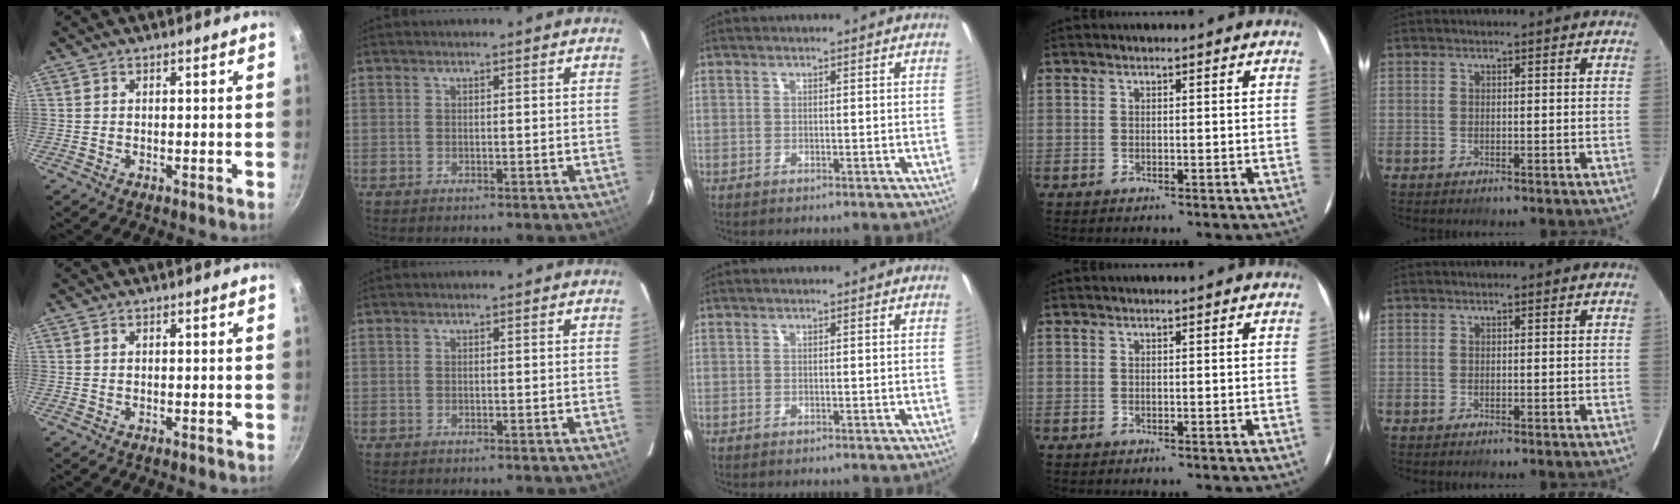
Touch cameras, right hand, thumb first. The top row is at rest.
{}